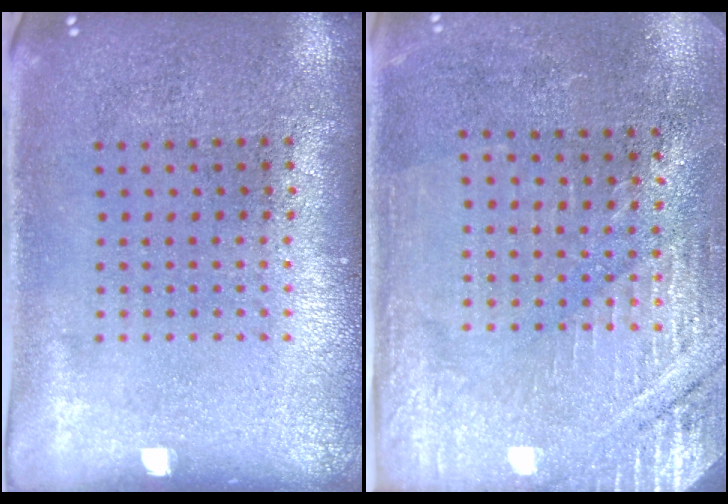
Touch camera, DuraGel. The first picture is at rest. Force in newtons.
{"total": 2.8, "press": 2.8, "slide": 0.5}